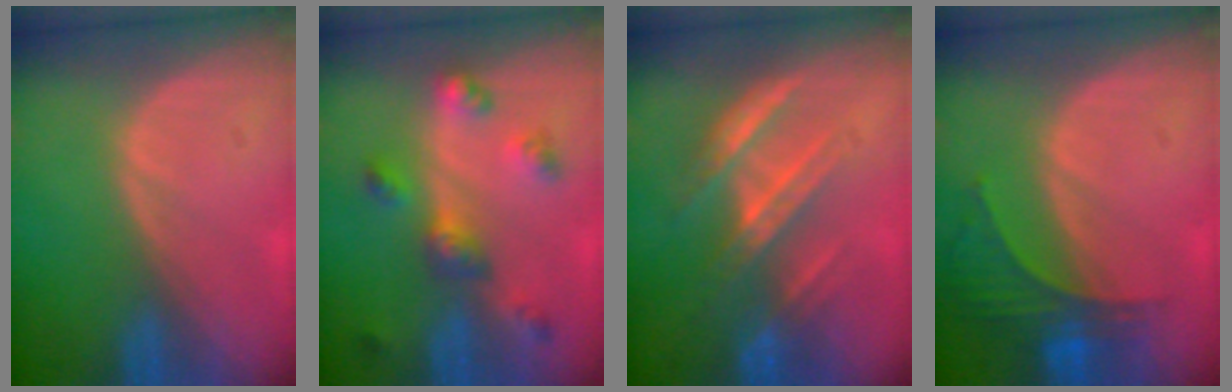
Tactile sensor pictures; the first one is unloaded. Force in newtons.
{"total": 5.9, "press": 5.8, "slide": 0.9}
{"total": 7.3, "press": 6.7, "slide": 2.9}
{"total": 5.9, "press": 5.6, "slide": 1.9}